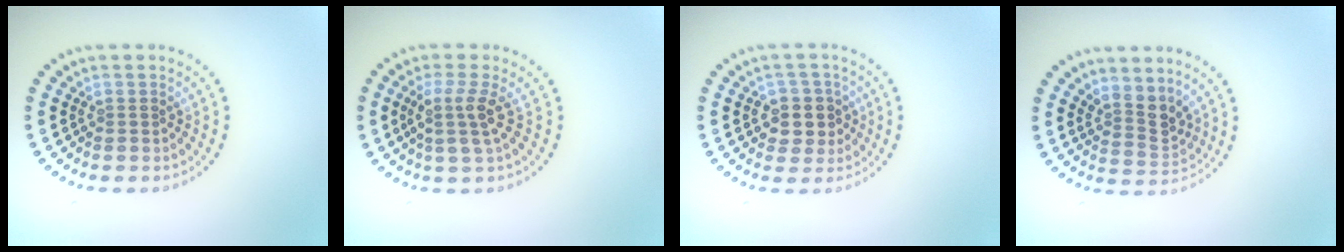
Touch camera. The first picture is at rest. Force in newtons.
{"total": 2.7, "press": 2.1, "slide": 1.8}
{"total": 3.0, "press": 2.8, "slide": 1.1}
{"total": 2.7, "press": 2.0, "slide": 1.8}